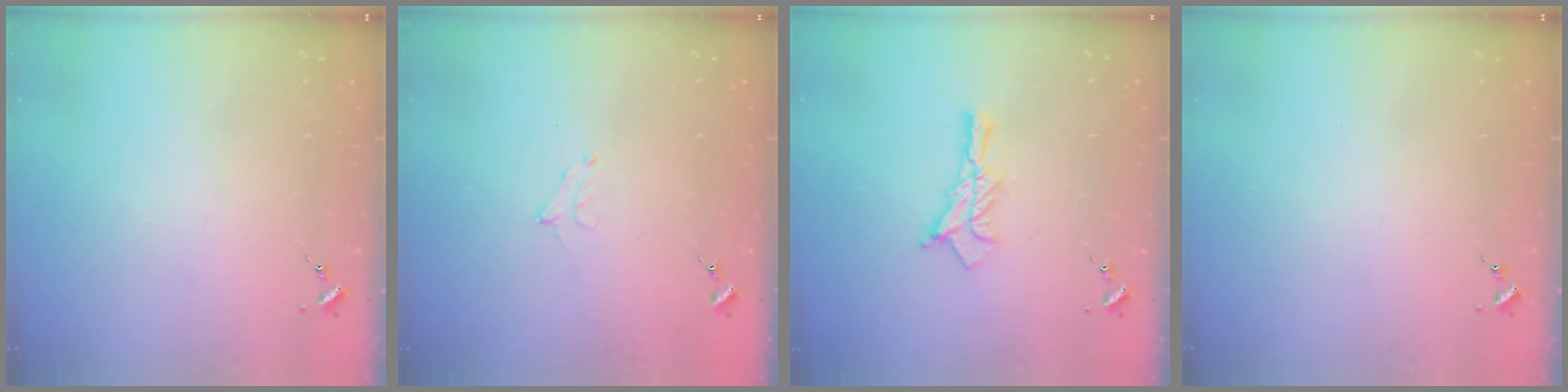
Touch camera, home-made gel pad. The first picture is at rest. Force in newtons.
{"total": 5.4, "press": 5.3, "slide": 0.8}
{"total": 10.6, "press": 10.6, "slide": 0.8}
{"total": 0.0}